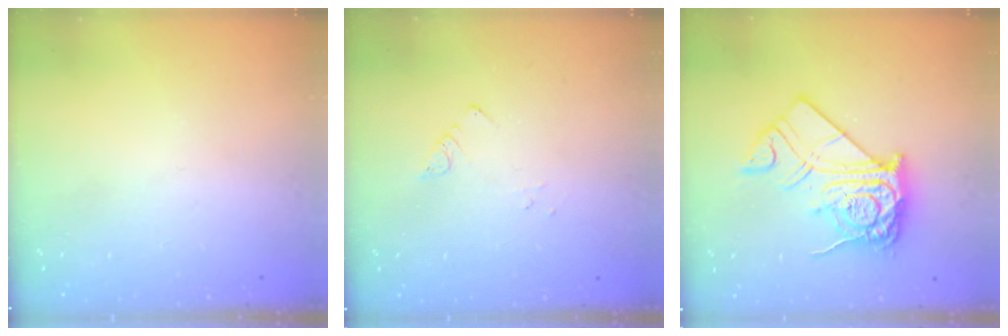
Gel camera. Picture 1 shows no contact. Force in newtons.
{"total": 1.9, "press": 1.9, "slide": 0.2}
{"total": 16.2, "press": 16.1, "slide": 1.3}